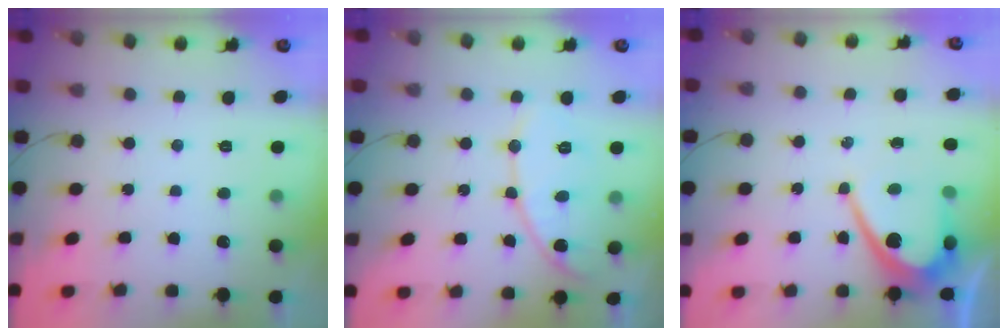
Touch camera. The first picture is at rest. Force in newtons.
{"total": 10.5, "press": 10.5, "slide": 0.8}
{"total": 10.3, "press": 10.3, "slide": 0.8}